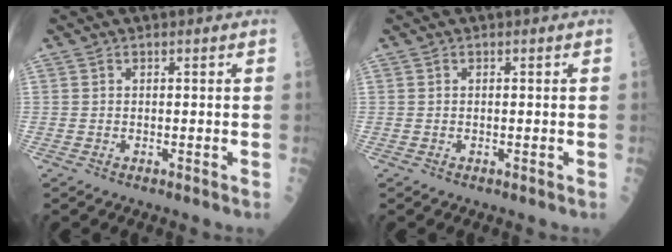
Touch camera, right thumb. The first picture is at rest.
{"total": 0.0}